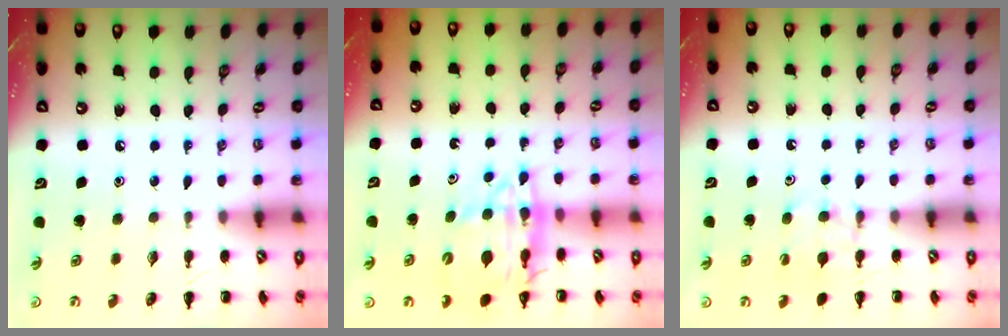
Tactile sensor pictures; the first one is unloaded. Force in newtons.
{"total": 12.7, "press": 12.2, "slide": 3.5}
{"total": 8.9, "press": 8.7, "slide": 1.7}